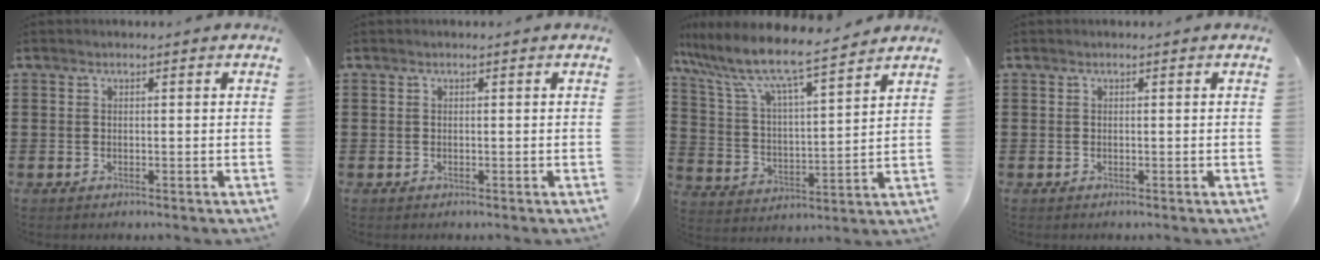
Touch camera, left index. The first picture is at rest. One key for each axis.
{"total": 0.0}
{"total": 8.3, "fx": 7.2, "fy": 0.5, "fz": 4.1, "tx": -0.109, "ty": -0.046, "tz": 0.118}
{"total": 0.0}